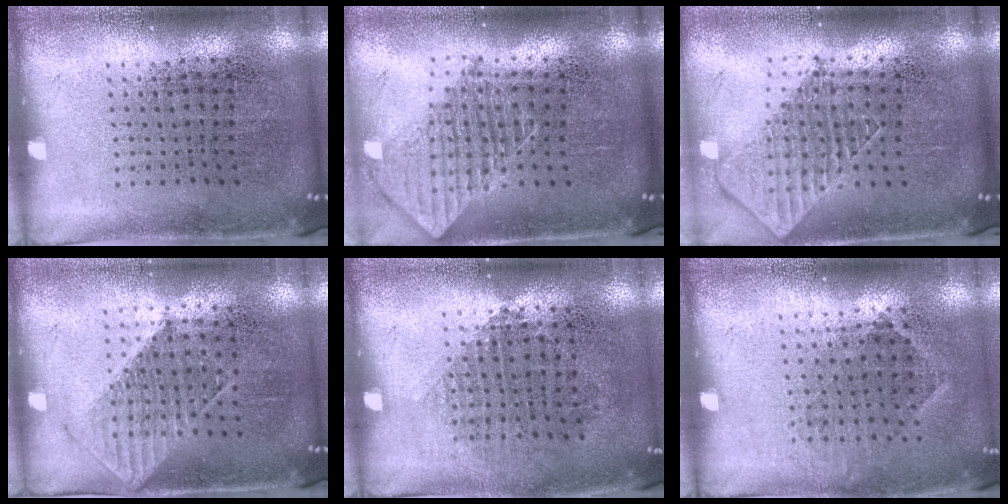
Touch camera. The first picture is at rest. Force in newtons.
{"total": 1.9, "press": 1.5, "slide": 1.1}
{"total": 1.9, "press": 1.5, "slide": 1.2}
{"total": 1.1, "press": 1.0, "slide": 0.4}
{"total": 0.9, "press": 0.8, "slide": 0.4}
{"total": 0.9, "press": 0.6, "slide": 0.6}